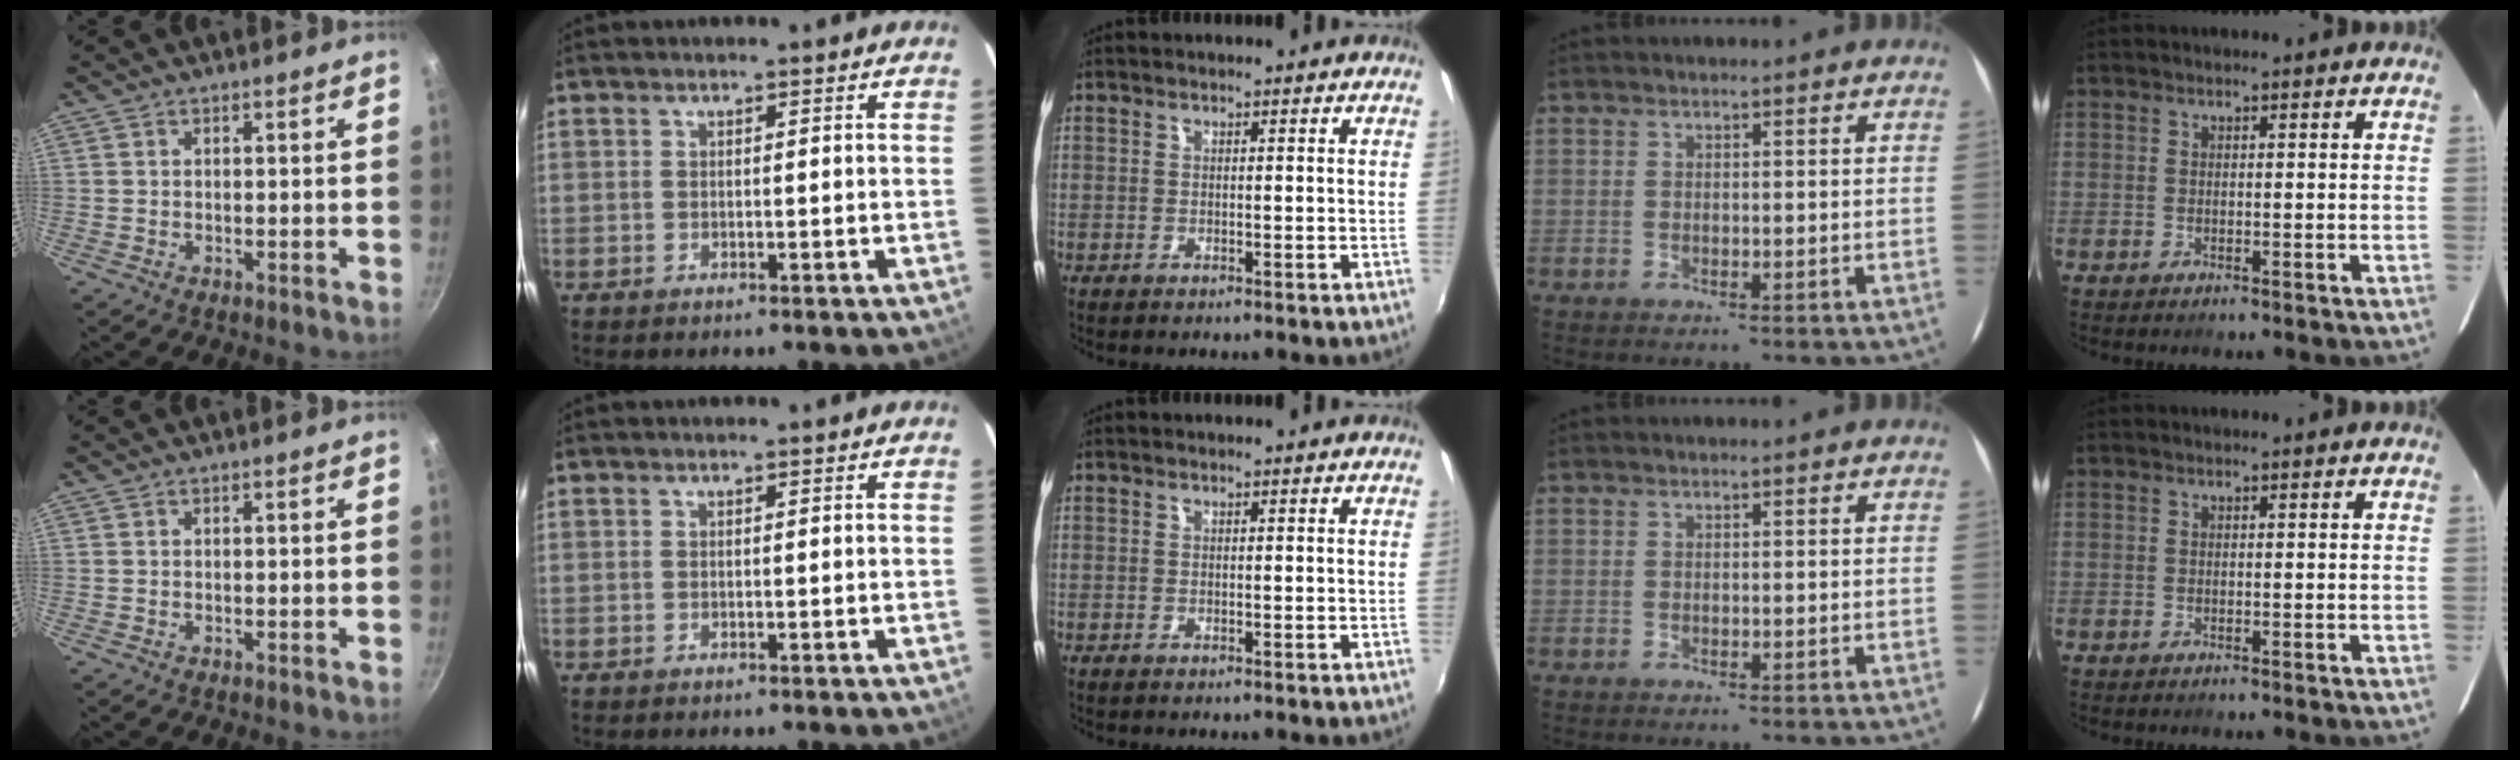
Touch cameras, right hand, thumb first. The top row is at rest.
{}